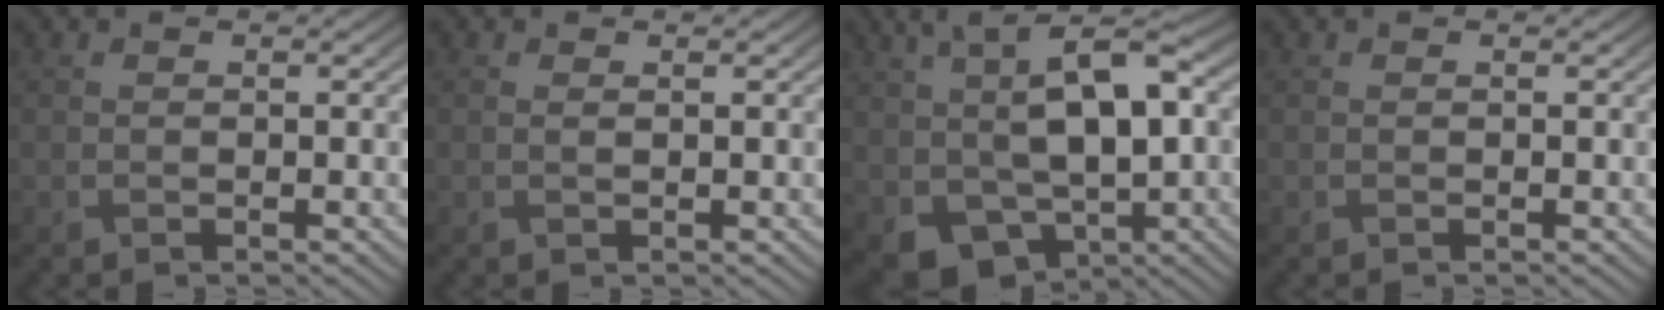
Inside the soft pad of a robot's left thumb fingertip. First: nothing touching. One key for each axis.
{"total": 0.8, "fx": 0.3, "fy": 0.3, "fz": 0.8, "tx": -0.017, "ty": -0.004, "tz": 0.008}
{"total": 15.2, "fx": -0.3, "fy": 9.2, "fz": 12.1, "tx": -0.215, "ty": -0.010, "tz": 0.003}
{"total": 0.0}